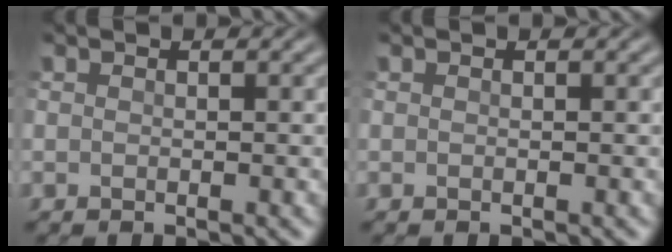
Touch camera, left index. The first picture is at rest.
{"total": 0.0}